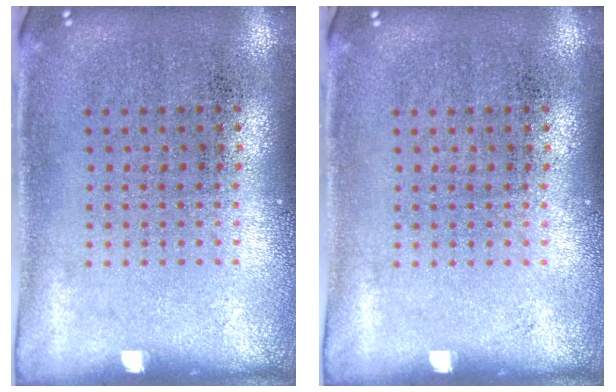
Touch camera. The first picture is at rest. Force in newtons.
{"total": 0.0}